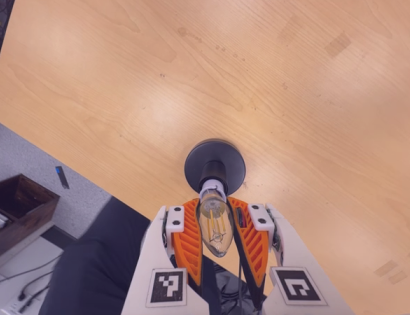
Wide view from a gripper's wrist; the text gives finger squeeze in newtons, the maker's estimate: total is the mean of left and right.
{"total": 21.7, "left": 20.4, "right": 23.1}